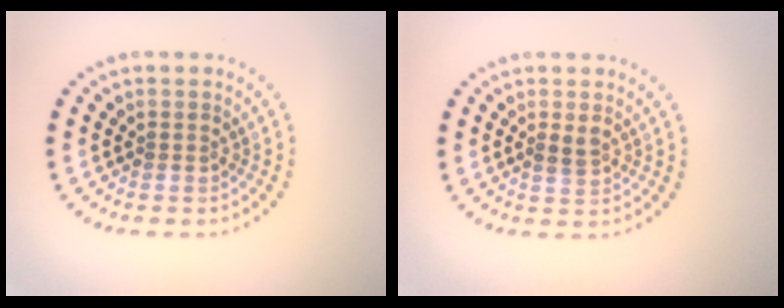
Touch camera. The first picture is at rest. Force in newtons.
{"total": 1.1, "press": 1.1, "slide": 0.2}